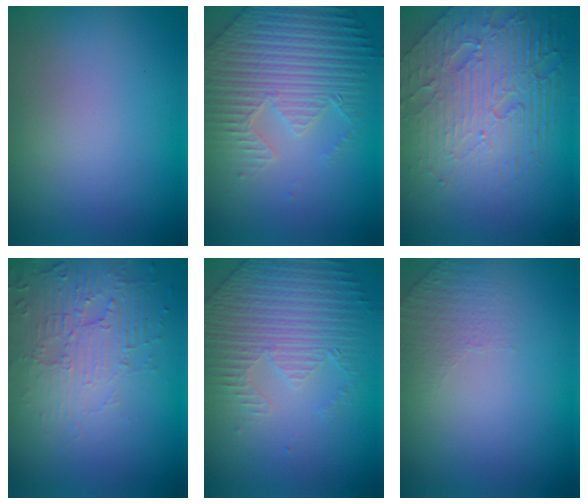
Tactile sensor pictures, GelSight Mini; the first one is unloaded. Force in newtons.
{"total": 8.1, "press": 6.0, "slide": 5.5}
{"total": 8.3, "press": 5.6, "slide": 6.0}
{"total": 4.3, "press": 3.8, "slide": 2.0}
{"total": 4.4, "press": 3.5, "slide": 2.6}
{"total": 1.3, "press": 0.8, "slide": 1.1}